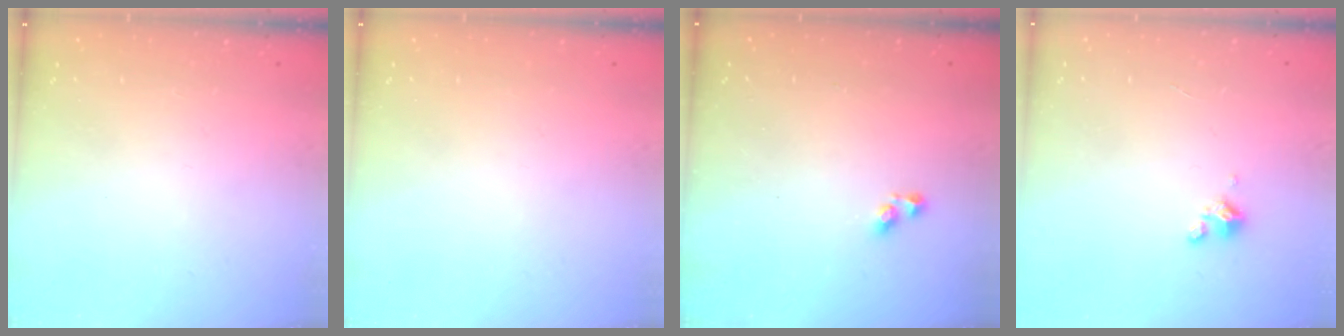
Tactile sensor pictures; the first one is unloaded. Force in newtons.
{"total": 0.0}
{"total": 2.9, "press": 2.8, "slide": 0.6}
{"total": 1.2, "press": 1.2, "slide": 0.2}